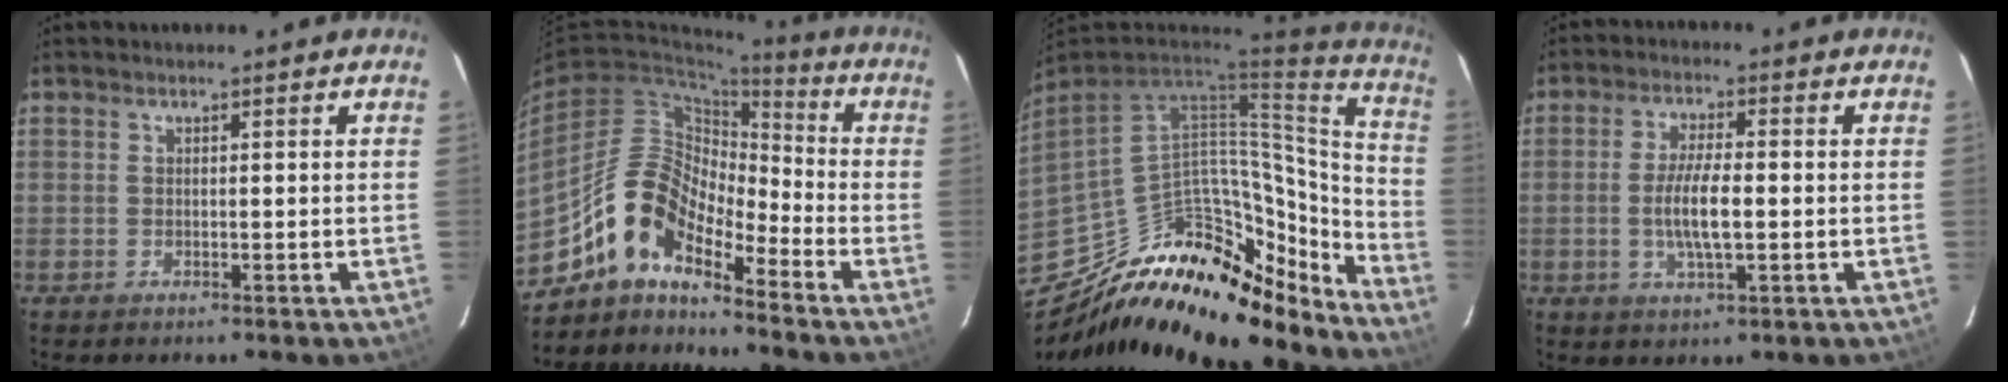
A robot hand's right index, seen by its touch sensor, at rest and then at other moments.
{"total": 12.3, "force": [-9.6, 4.4, 6.2], "torque": [-0.108, 0.017, -0.196]}
{"total": 29.6, "force": [-22.9, 12.4, 14.1], "torque": [-0.229, 0.034, -0.328]}
{"total": 6.9, "force": [-1.0, 1.6, 6.6], "torque": [-0.129, -0.003, -0.018]}